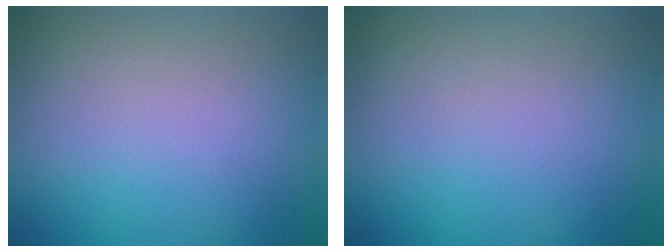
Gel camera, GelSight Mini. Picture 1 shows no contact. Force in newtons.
{"total": 0.0}